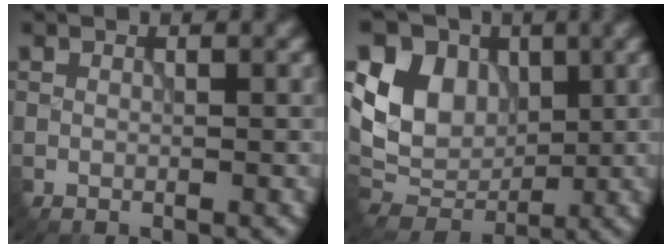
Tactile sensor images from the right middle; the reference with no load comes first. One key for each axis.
{"total": 7.9, "fx": 2.1, "fy": 6.3, "fz": 4.2, "tx": -0.086, "ty": -0.006, "tz": 0.031}